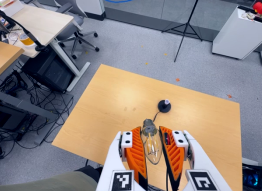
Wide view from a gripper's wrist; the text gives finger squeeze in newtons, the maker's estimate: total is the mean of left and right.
{"total": 21.8, "left": 23.9, "right": 19.6}